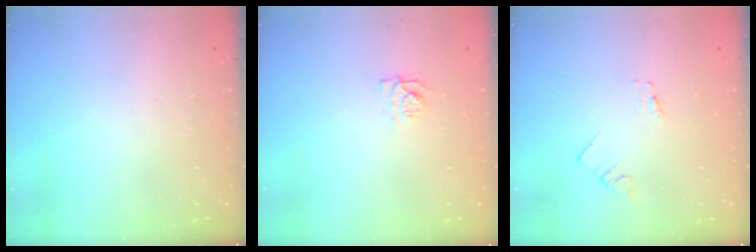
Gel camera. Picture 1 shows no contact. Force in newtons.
{"total": 4.9, "press": 4.9, "slide": 0.5}
{"total": 0.0}